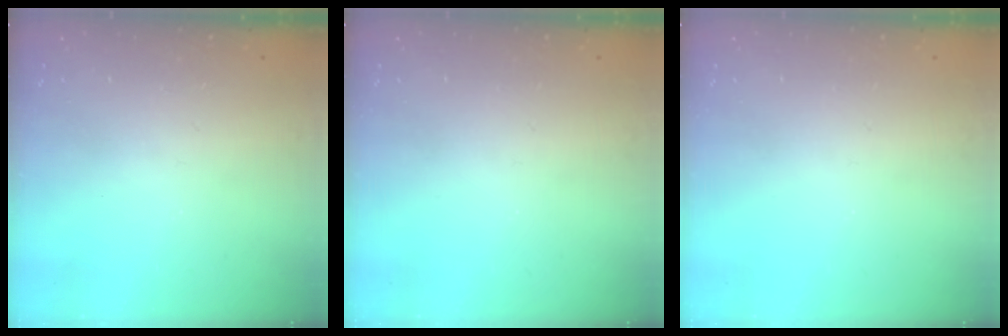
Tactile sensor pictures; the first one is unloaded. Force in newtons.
{"total": 0.0}
{"total": 0.0}